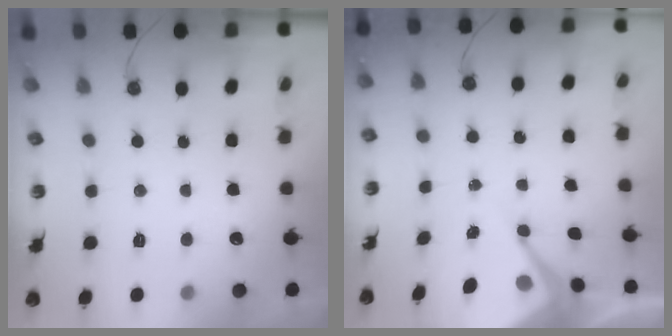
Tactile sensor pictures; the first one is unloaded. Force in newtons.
{"total": 7.0, "press": 7.0, "slide": 0.6}